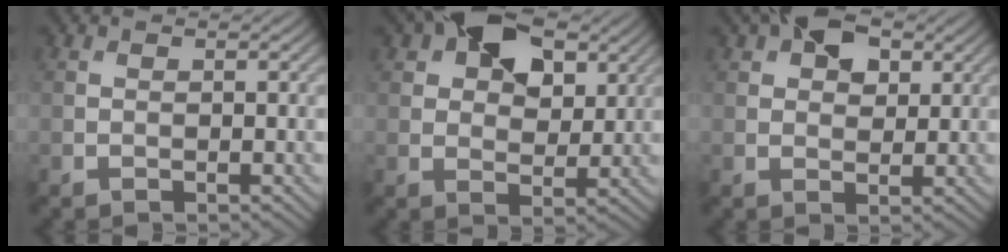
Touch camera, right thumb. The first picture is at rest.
{"total": 10.6, "force": [5.1, 6.3, 6.9], "torque": [-0.118, 0.015, 0.077]}
{"total": 6.1, "force": [3.0, 3.6, 3.9], "torque": [-0.064, 0.010, 0.046]}